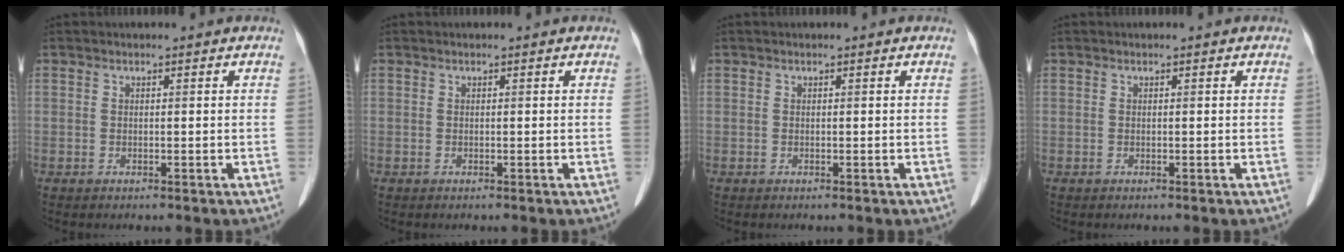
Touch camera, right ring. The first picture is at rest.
{"total": 0.0}
{"total": 0.0}
{"total": 0.0}